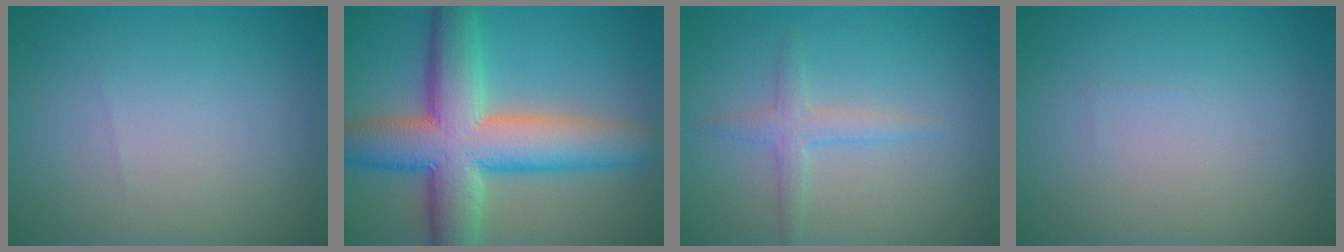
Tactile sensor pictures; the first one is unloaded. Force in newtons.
{"total": 11.2, "press": 11.1, "slide": 0.4}
{"total": 2.1, "press": 2.1, "slide": 0.1}
{"total": 0.0}